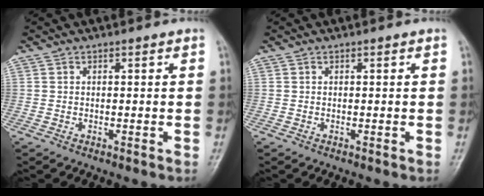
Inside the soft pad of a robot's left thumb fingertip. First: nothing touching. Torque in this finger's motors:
{"motor_torque": [0.00, 0.00, 0.00, 0.00, 0.00]}